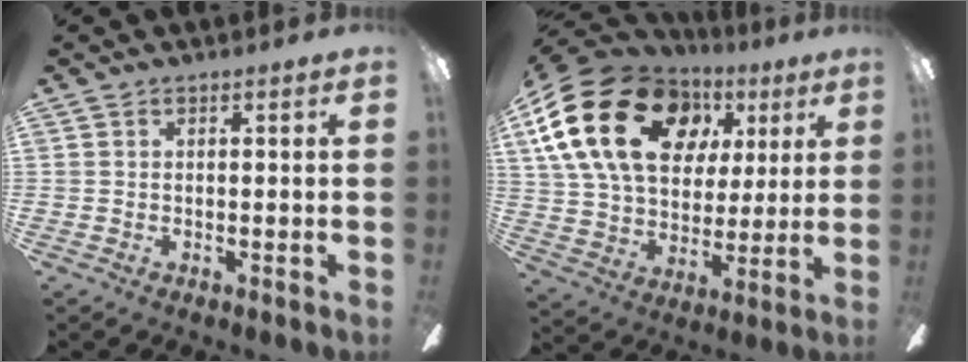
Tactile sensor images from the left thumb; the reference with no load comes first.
{"total": 25.1, "force": [9.0, 17.5, 15.5], "torque": [-0.304, -0.018, 0.161]}